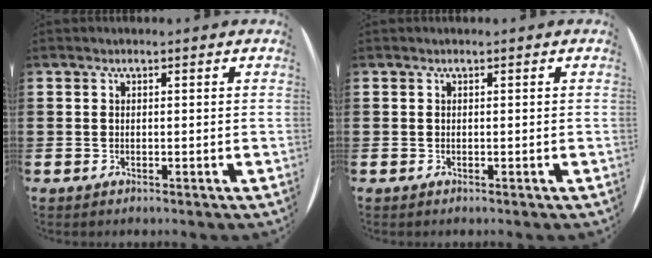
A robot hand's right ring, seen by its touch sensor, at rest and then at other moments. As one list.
[{"total": 0.0}]